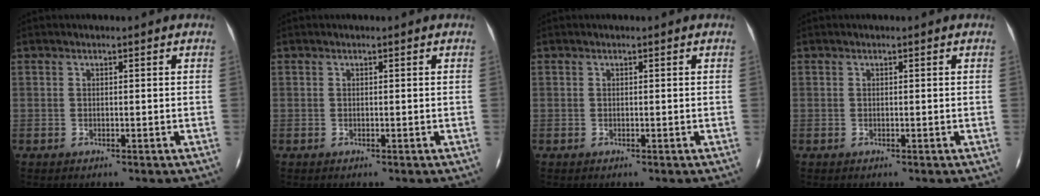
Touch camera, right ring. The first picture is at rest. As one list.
[{"total": 0.0}, {"total": 0.0}, {"total": 0.0}]